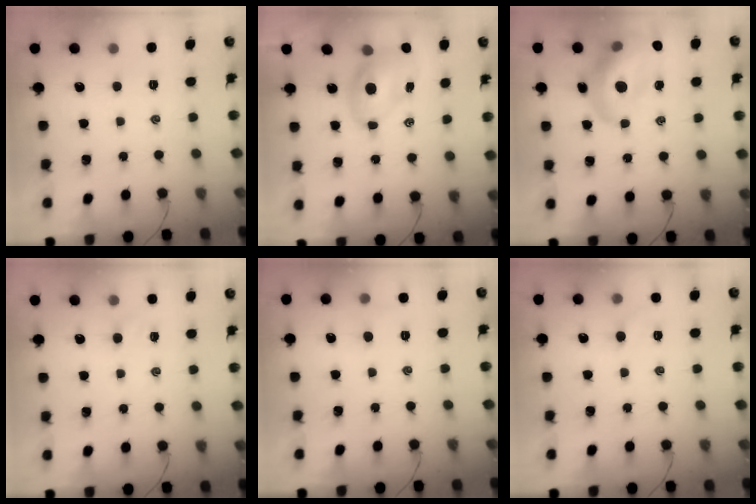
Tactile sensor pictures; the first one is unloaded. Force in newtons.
{"total": 7.9, "press": 7.7, "slide": 1.7}
{"total": 15.4, "press": 14.9, "slide": 3.8}
{"total": 2.6, "press": 2.5, "slide": 0.8}
{"total": 4.3, "press": 4.1, "slide": 1.2}
{"total": 4.5, "press": 4.3, "slide": 1.4}